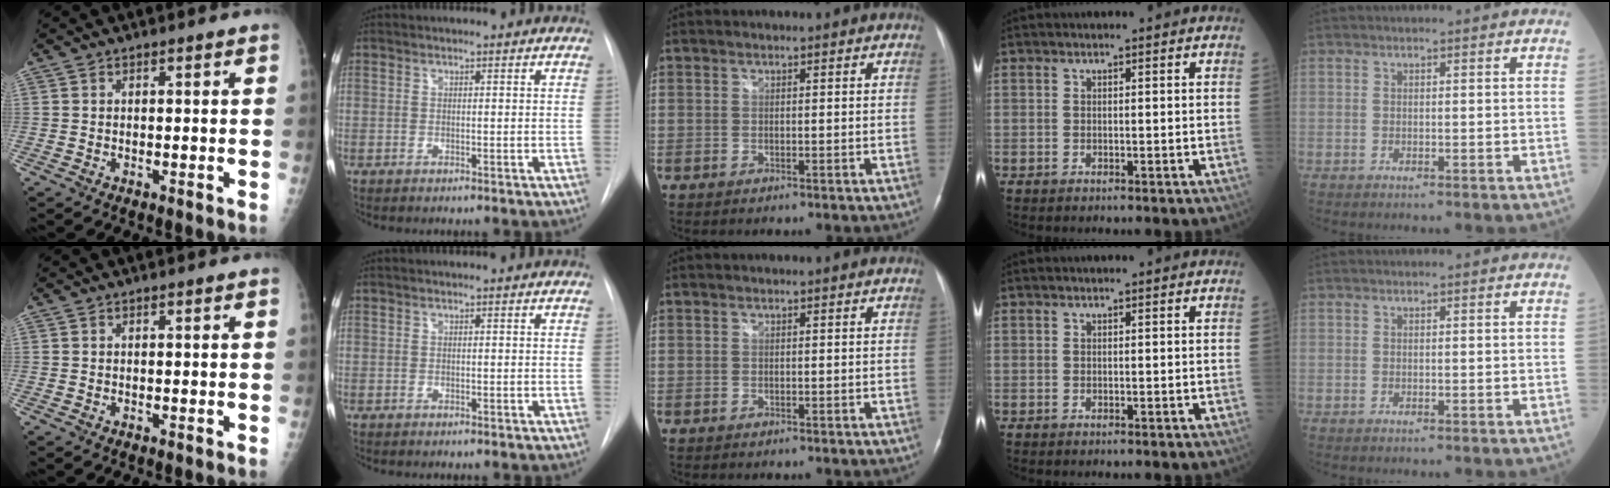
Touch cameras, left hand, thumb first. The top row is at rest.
{}